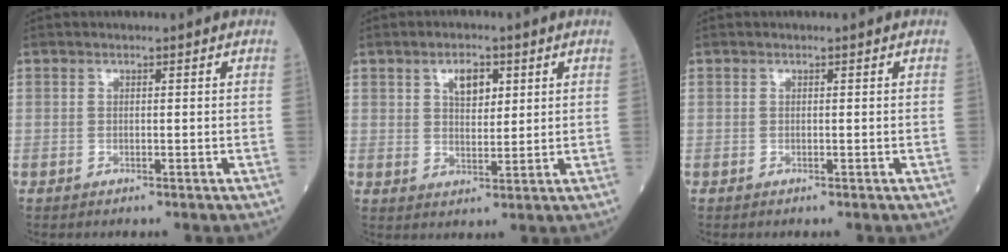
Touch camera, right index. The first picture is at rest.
{"total": 4.3, "force": [1.9, 2.1, 3.2], "torque": [-0.058, 0.002, 0.034]}
{"total": 0.0}